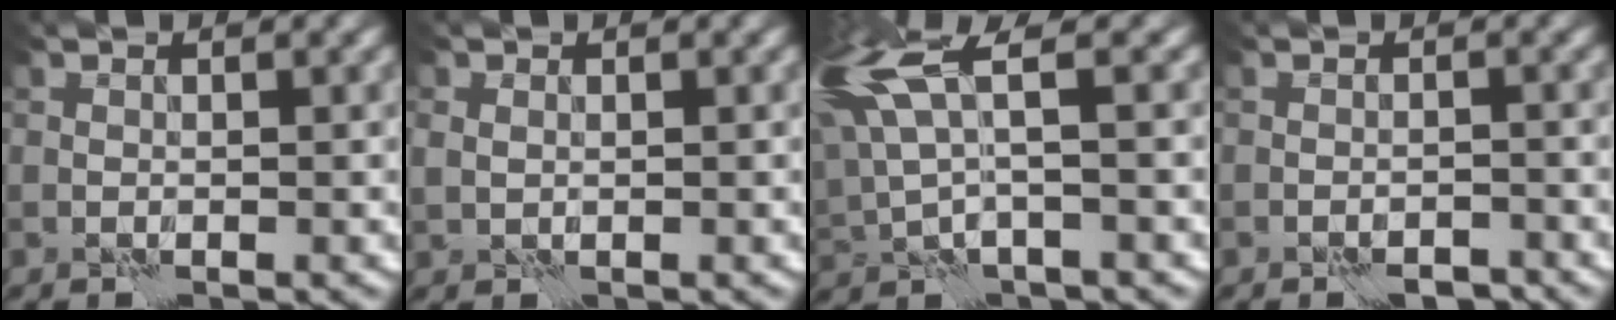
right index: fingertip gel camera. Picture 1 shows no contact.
{"total": 1.2, "force": [0.4, 1.0, 0.5], "torque": [-0.013, 0.004, 0.010]}
{"total": 7.7, "force": [3.2, 2.3, 6.6], "torque": [-0.167, 0.019, 0.064]}
{"total": 2.4, "force": [-2.1, 0.7, 1.0], "torque": [-0.013, 0.006, -0.029]}